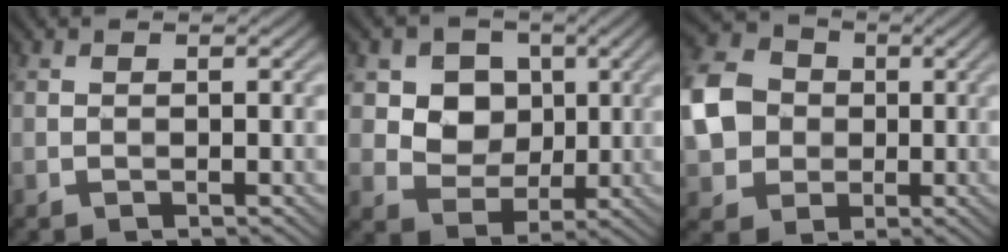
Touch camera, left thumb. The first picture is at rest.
{"total": 7.5, "force": [2.3, 6.4, 3.0], "torque": [-0.082, -0.004, 0.056]}
{"total": 9.1, "force": [-0.1, 8.0, 4.4], "torque": [-0.127, 0.004, -0.009]}